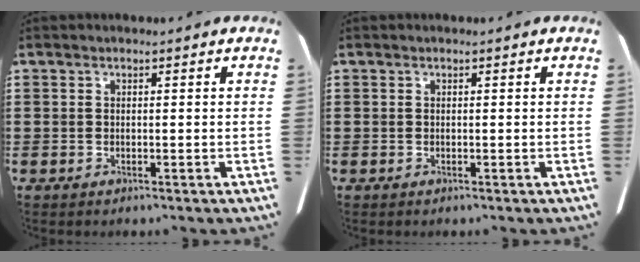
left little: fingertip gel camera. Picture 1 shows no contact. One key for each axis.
{"total": 0.0}